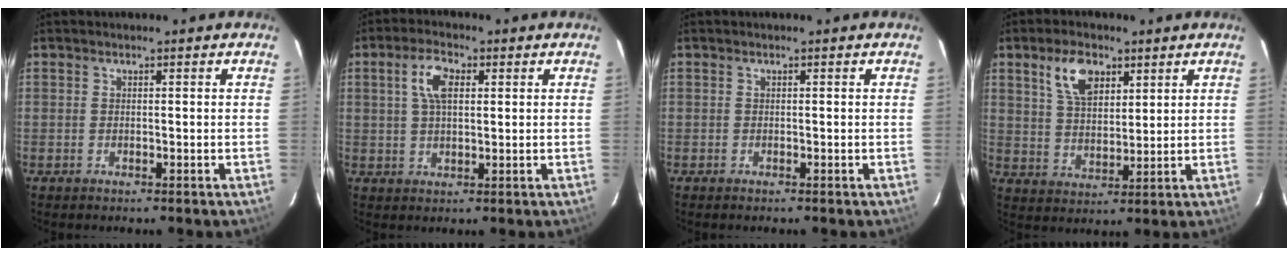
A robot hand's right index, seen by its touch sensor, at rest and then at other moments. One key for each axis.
{"total": 5.8, "fx": 1.8, "fy": 2.8, "fz": 4.7, "tx": -0.088, "ty": 0.013, "tz": 0.034}
{"total": 0.0}
{"total": 8.6, "fx": 4.5, "fy": 4.6, "fz": 5.6, "tx": -0.104, "ty": 0.013, "tz": 0.086}